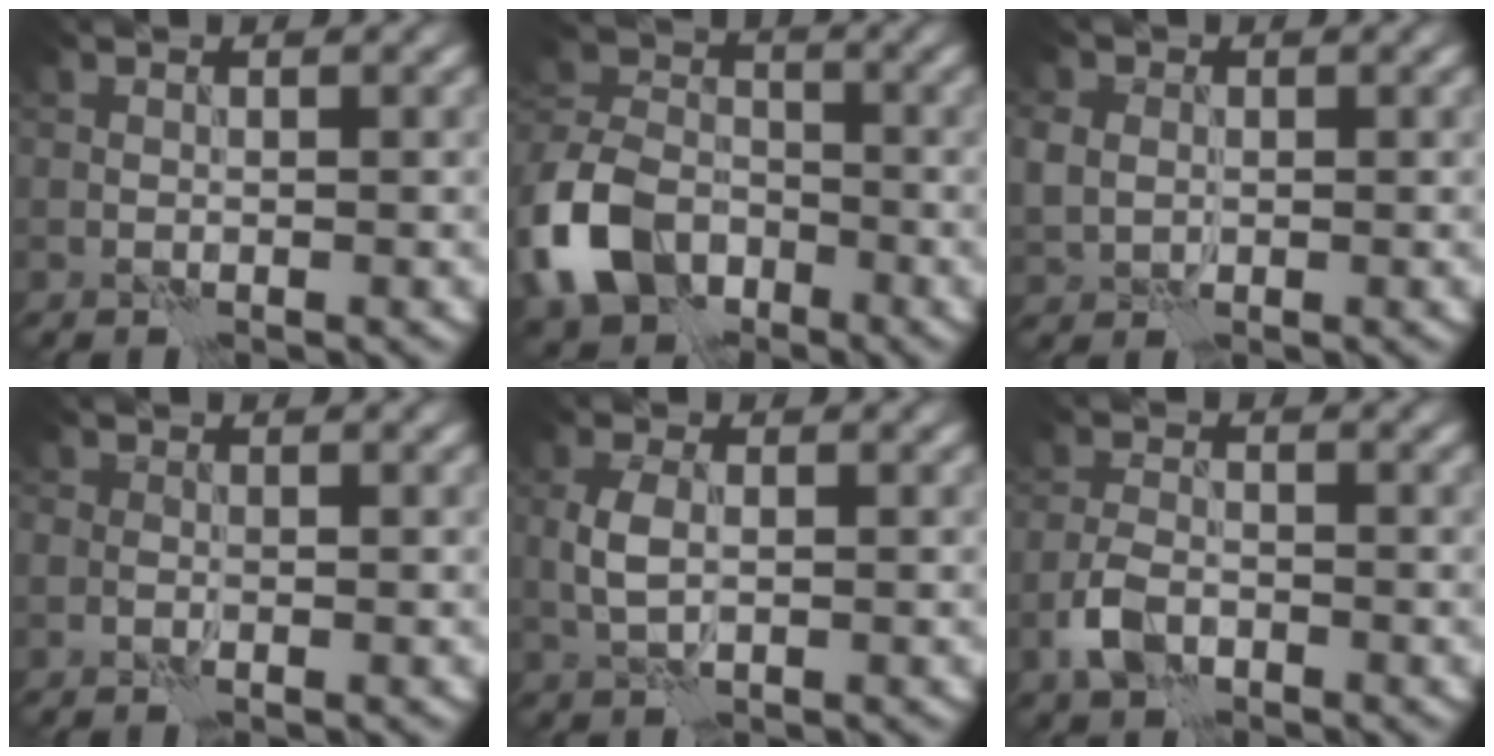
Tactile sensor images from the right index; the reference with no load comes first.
{"total": 8.9, "force": [-4.4, 6.3, 4.6], "torque": [-0.100, -0.003, -0.100]}
{"total": 3.3, "force": [0.4, 2.8, 1.7], "torque": [-0.045, 0.008, 0.005]}
{"total": 1.0, "force": [-0.2, 0.8, 0.7], "torque": [-0.011, 0.001, -0.007]}
{"total": 2.6, "force": [-0.1, 1.5, 2.2], "torque": [-0.052, 0.001, -0.003]}
{"total": 3.2, "force": [-1.7, 1.9, 2.1], "torque": [-0.042, 0.003, -0.040]}